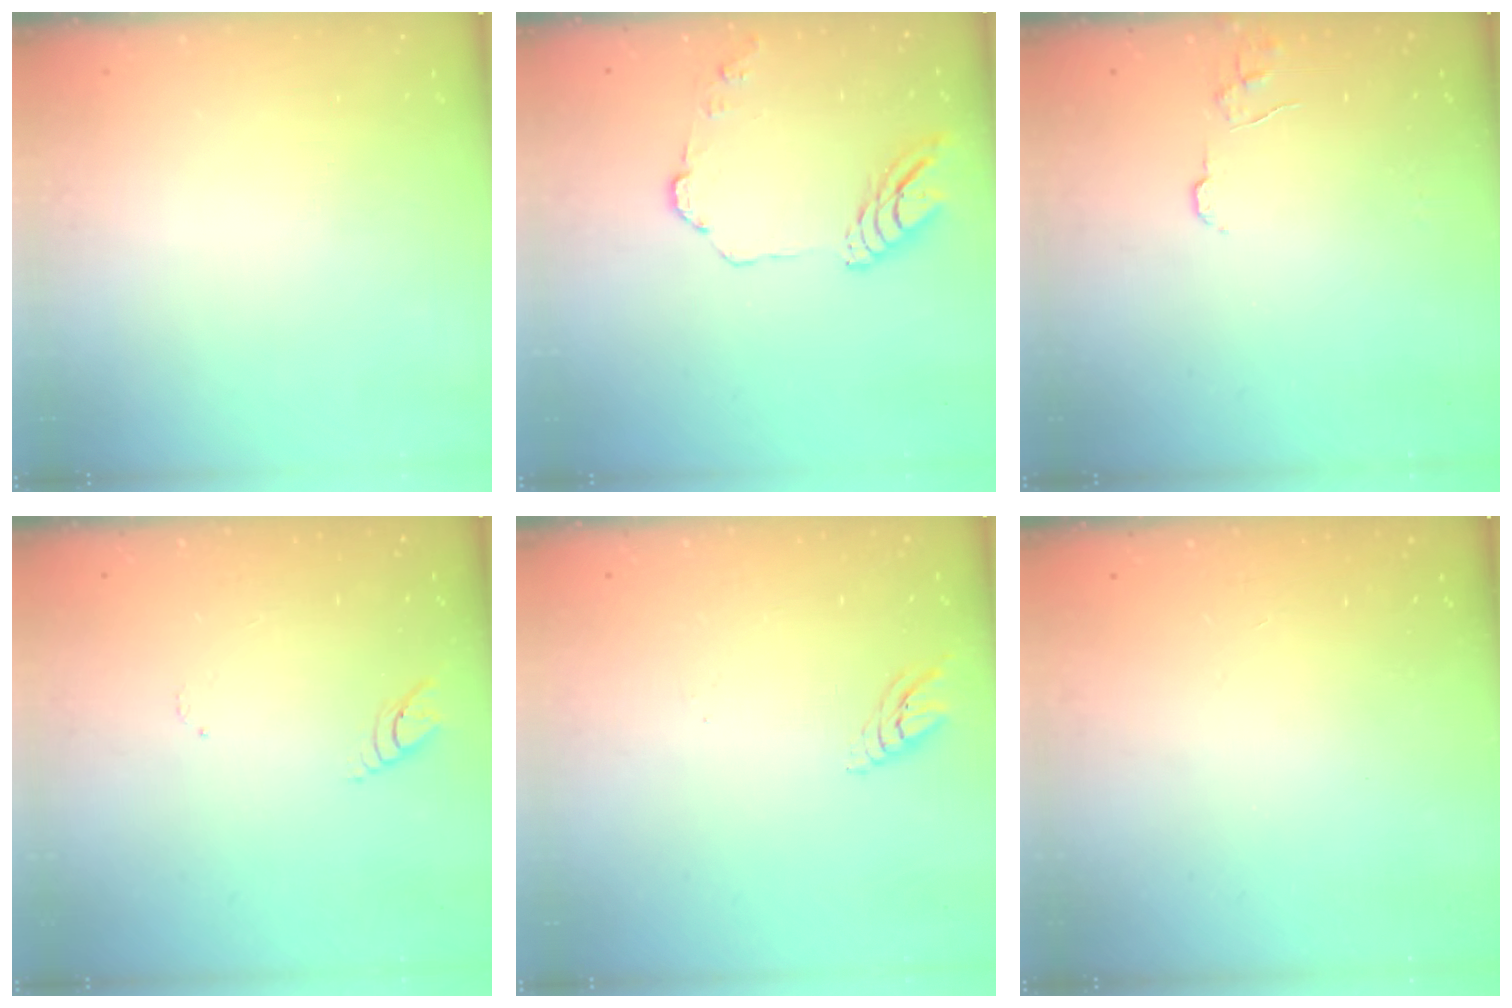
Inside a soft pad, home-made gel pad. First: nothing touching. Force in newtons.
{"total": 11.6, "press": 11.6, "slide": 0.8}
{"total": 5.4, "press": 5.4, "slide": 0.5}
{"total": 3.7, "press": 3.7, "slide": 0.4}
{"total": 4.9, "press": 4.9, "slide": 0.1}
{"total": 0.0}